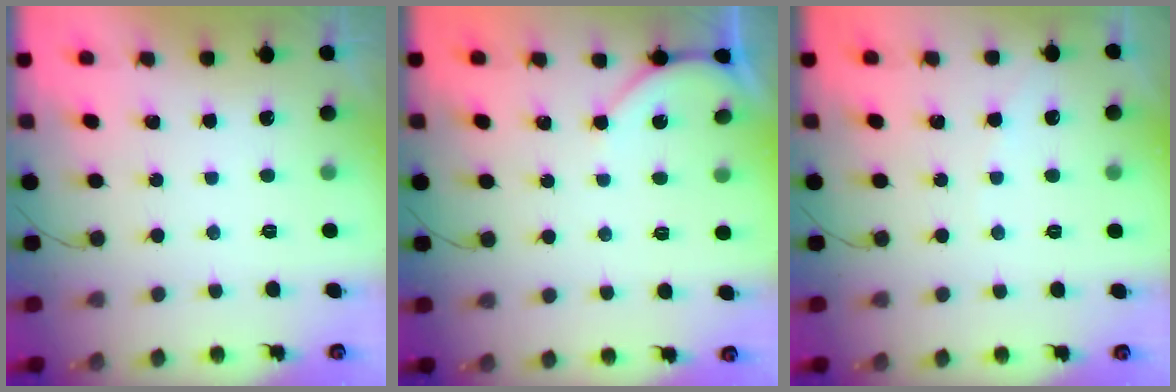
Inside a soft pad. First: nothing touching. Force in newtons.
{"total": 3.9, "press": 3.8, "slide": 0.5}
{"total": 2.3, "press": 2.3, "slide": 0.3}